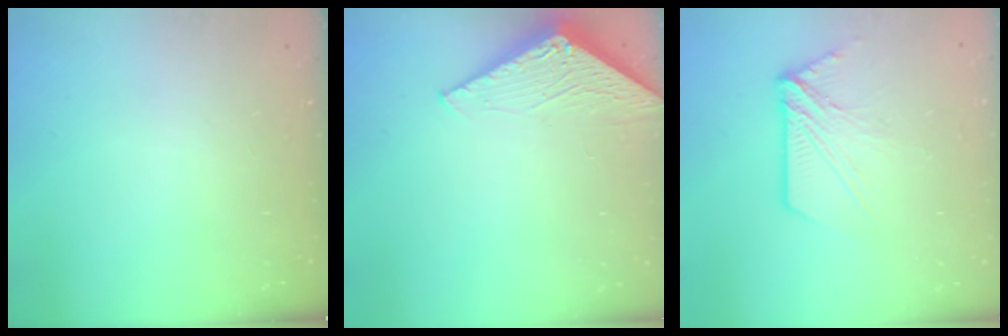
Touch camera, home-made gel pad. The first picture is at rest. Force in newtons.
{"total": 3.1, "press": 3.1, "slide": 0.2}
{"total": 10.0, "press": 10.0, "slide": 0.8}